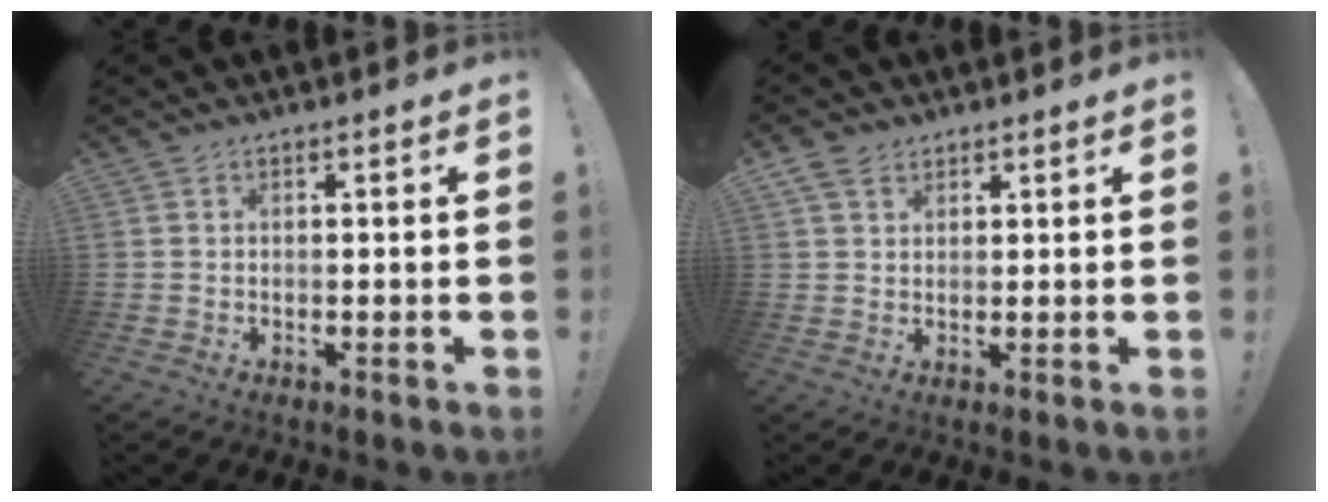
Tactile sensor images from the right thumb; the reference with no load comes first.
{"total": 4.2, "force": [2.6, 2.9, 1.7], "torque": [-0.041, -0.002, 0.053]}